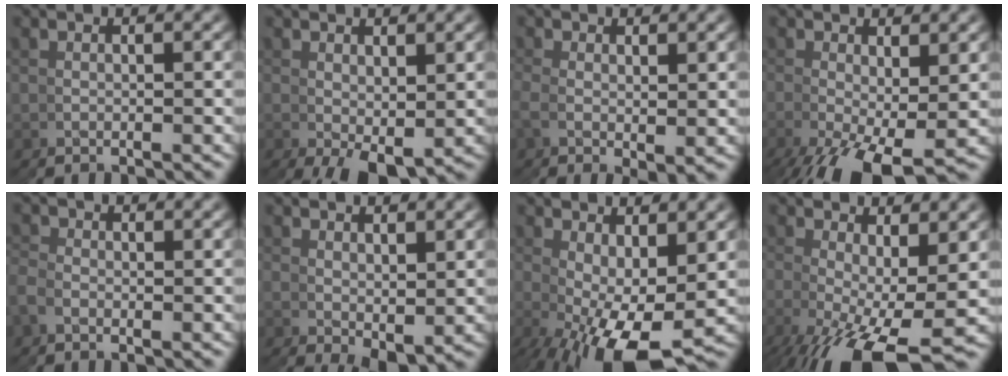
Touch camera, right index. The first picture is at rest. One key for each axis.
{"total": 4.5, "fx": -1.1, "fy": 1.5, "fz": 4.1, "tx": -0.051, "ty": -0.009, "tz": -0.006}
{"total": 1.6, "fx": 0.8, "fy": -1.3, "fz": 0.4, "tx": 0.000, "ty": 0.009, "tz": 0.009}
{"total": 4.7, "fx": -2.2, "fy": 1.0, "fz": 4.0, "tx": -0.067, "ty": -0.016, "tz": -0.020}
{"total": 2.7, "fx": -1.5, "fy": -0.3, "fz": -2.2, "tx": 0.035, "ty": 0.002, "tz": -0.030}
{"total": 3.1, "fx": -0.2, "fy": 1.1, "fz": 2.9, "tx": -0.021, "ty": 0.000, "tz": 0.001}
{"total": 7.8, "fx": -1.4, "fy": 3.7, "fz": 6.7, "tx": -0.105, "ty": -0.024, "tz": -0.005}
{"total": 4.9, "fx": -2.1, "fy": 0.9, "fz": 4.3, "tx": -0.081, "ty": -0.019, "tz": -0.017}